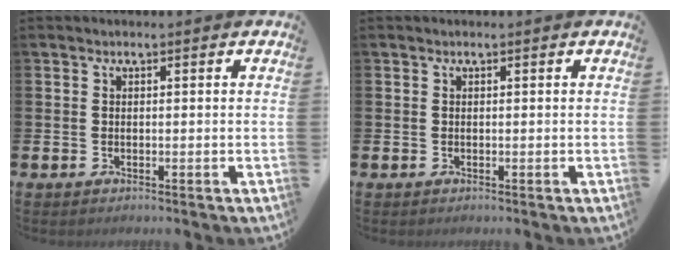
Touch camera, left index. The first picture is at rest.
{"total": 0.0}